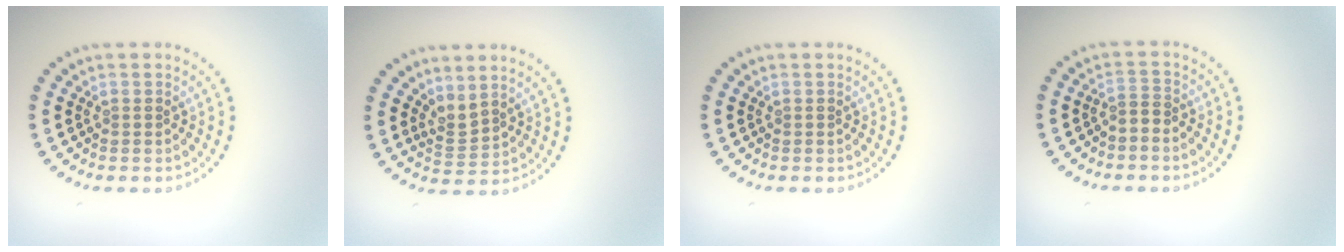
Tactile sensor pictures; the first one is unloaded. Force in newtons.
{"total": 2.0, "press": 1.3, "slide": 1.5}
{"total": 0.0}
{"total": 1.2, "press": 0.7, "slide": 1.0}